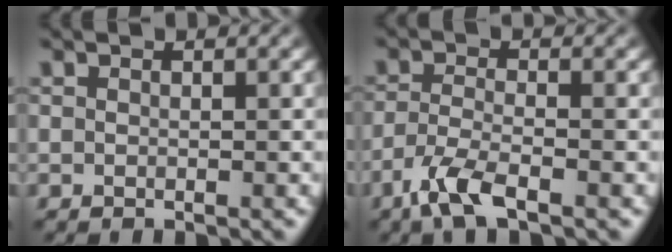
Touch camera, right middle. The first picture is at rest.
{"total": 3.8, "force": [-2.6, 0.9, 2.6], "torque": [-0.061, -0.004, -0.060]}